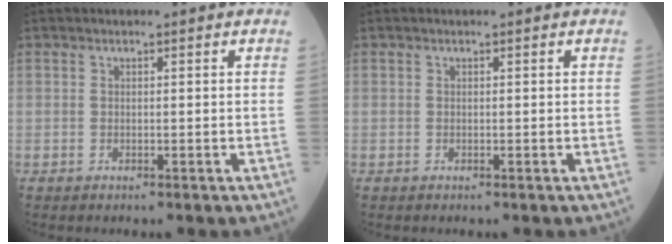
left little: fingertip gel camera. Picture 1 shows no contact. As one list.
[{"total": 0.0}]